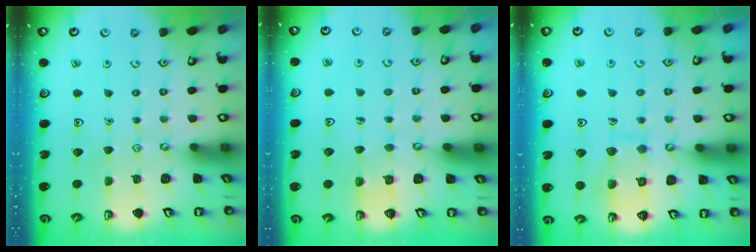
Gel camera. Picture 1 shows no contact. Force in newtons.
{"total": 2.7, "press": 2.7, "slide": 0.1}
{"total": 9.9, "press": 9.8, "slide": 0.9}